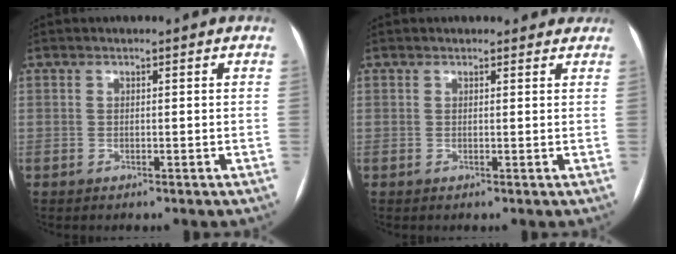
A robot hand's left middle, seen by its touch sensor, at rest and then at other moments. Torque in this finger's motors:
{"motor_torque": [-0.14, -0.18, -0.01, -0.01]}